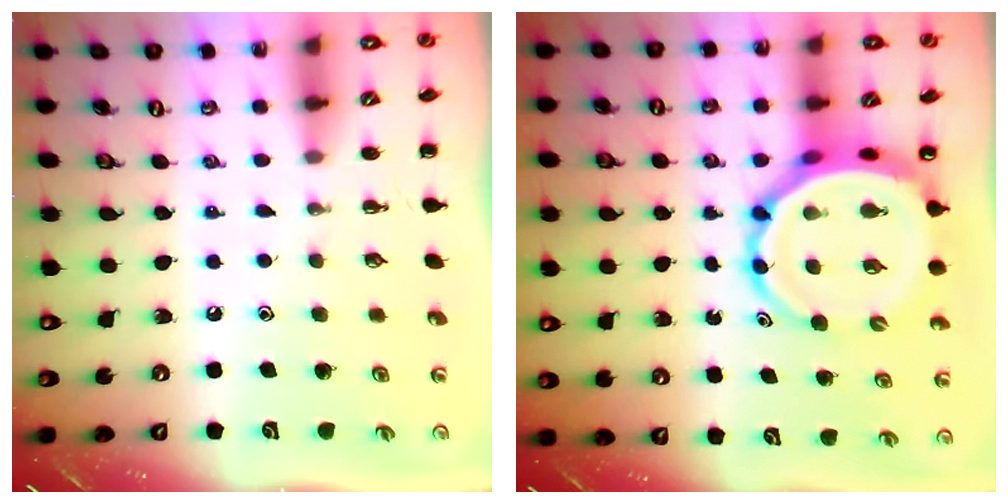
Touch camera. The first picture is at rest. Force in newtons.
{"total": 10.2, "press": 9.8, "slide": 2.9}